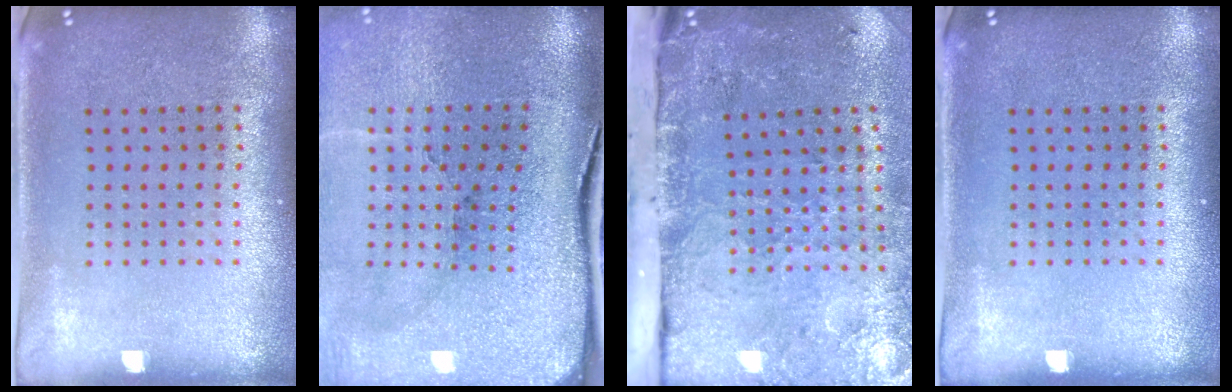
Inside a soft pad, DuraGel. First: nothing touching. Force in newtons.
{"total": 4.9, "press": 3.9, "slide": 3.0}
{"total": 5.0, "press": 3.7, "slide": 3.4}
{"total": 0.0}